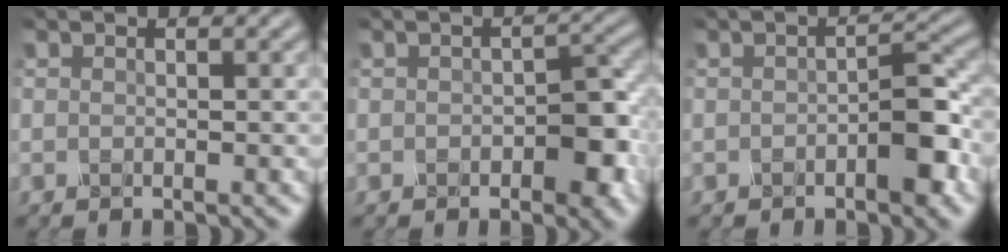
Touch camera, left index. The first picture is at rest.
{"total": 3.0, "force": [-1.3, 1.1, 2.4], "torque": [-0.044, 0.005, -0.011]}
{"total": 2.9, "force": [-1.4, 0.4, 2.5], "torque": [-0.051, 0.003, -0.017]}